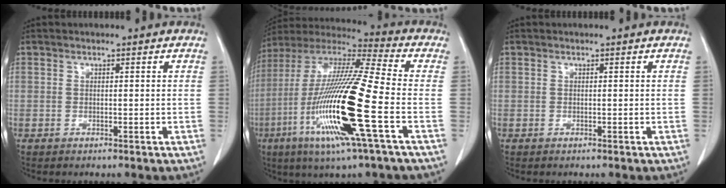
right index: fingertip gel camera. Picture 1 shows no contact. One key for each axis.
{"total": 22.3, "fx": -6.4, "fy": 0.7, "fz": 21.3, "tx": -0.448, "ty": -0.030, "tz": -0.128}
{"total": 0.0}